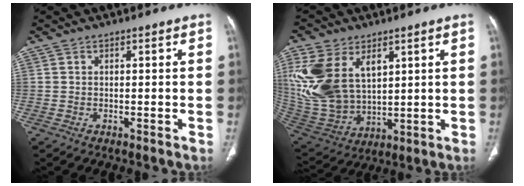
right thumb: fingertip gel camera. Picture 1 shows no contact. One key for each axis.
{"total": 19.4, "fx": 6.7, "fy": 12.4, "fz": 13.3, "tx": -0.277, "ty": -0.023, "tz": 0.151}